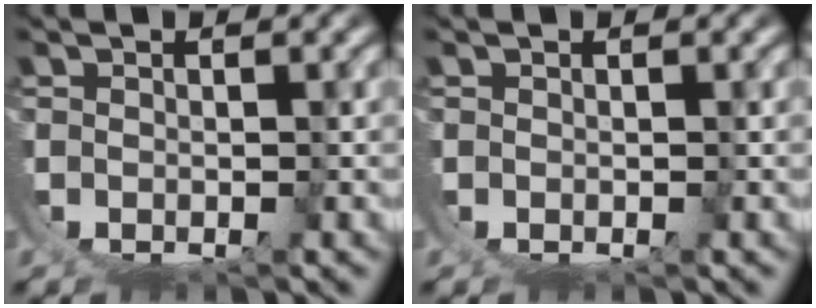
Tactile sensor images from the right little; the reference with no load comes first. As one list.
[{"total": 0.0}]